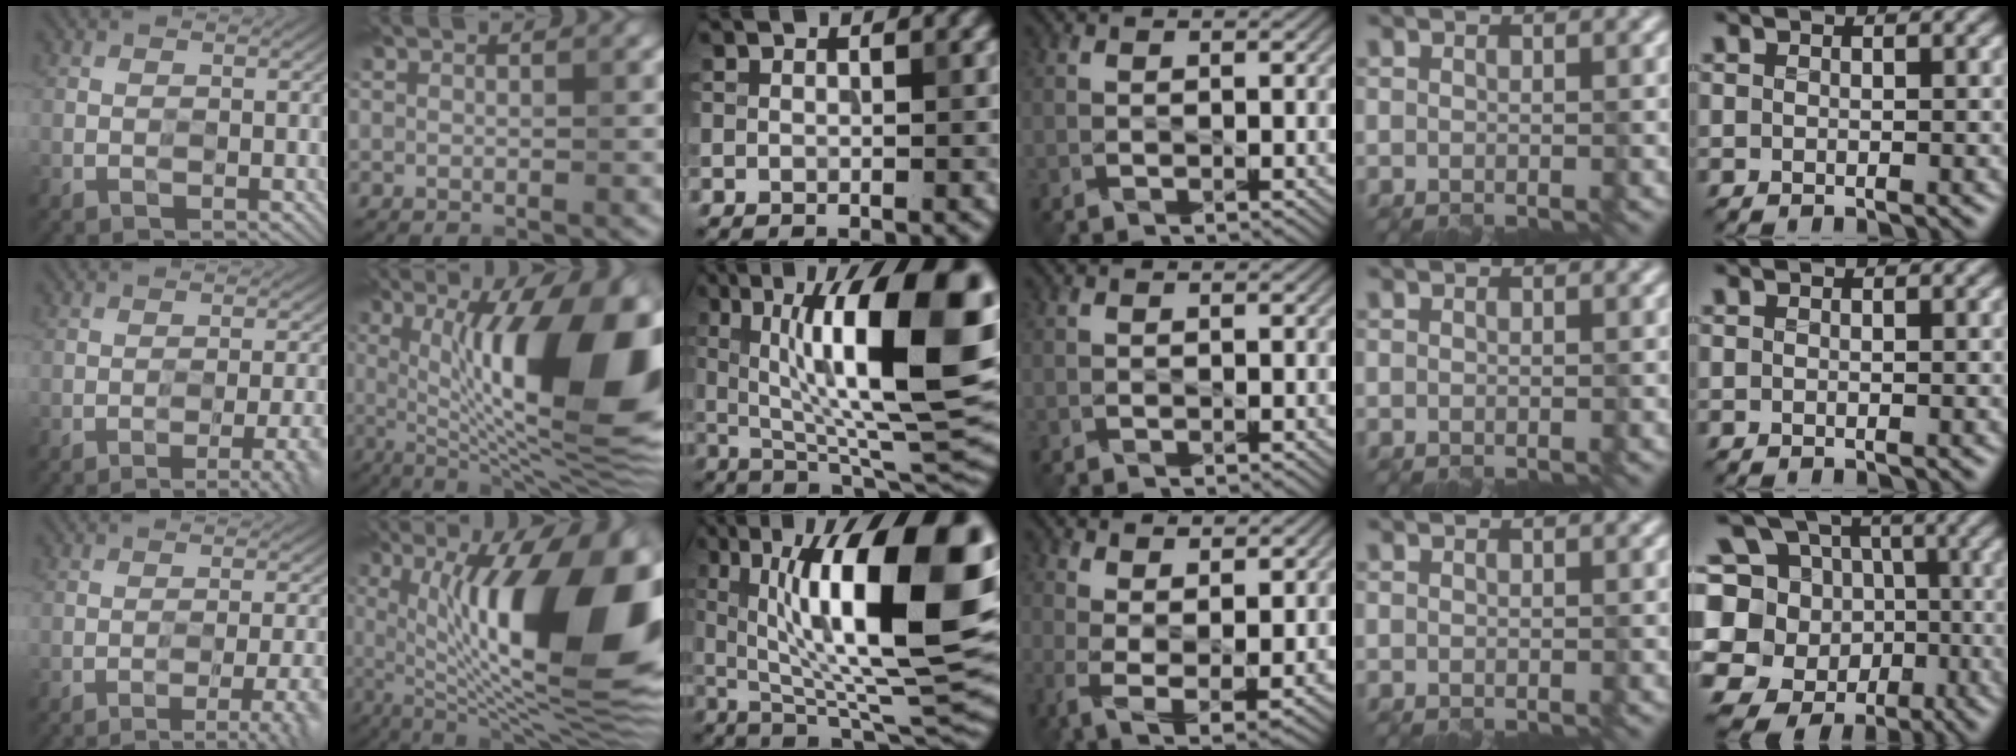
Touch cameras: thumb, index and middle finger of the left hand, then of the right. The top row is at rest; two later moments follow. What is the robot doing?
{"motion": "wipe", "object": "glass cup"}